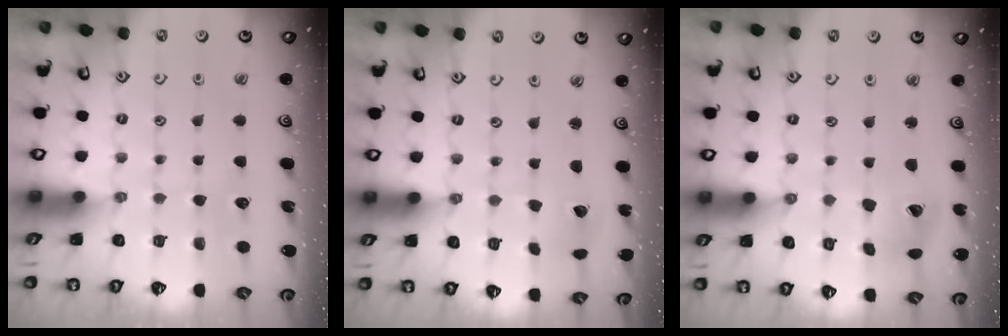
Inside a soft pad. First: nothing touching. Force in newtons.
{"total": 3.2, "press": 3.2, "slide": 0.2}
{"total": 10.8, "press": 10.7, "slide": 1.5}